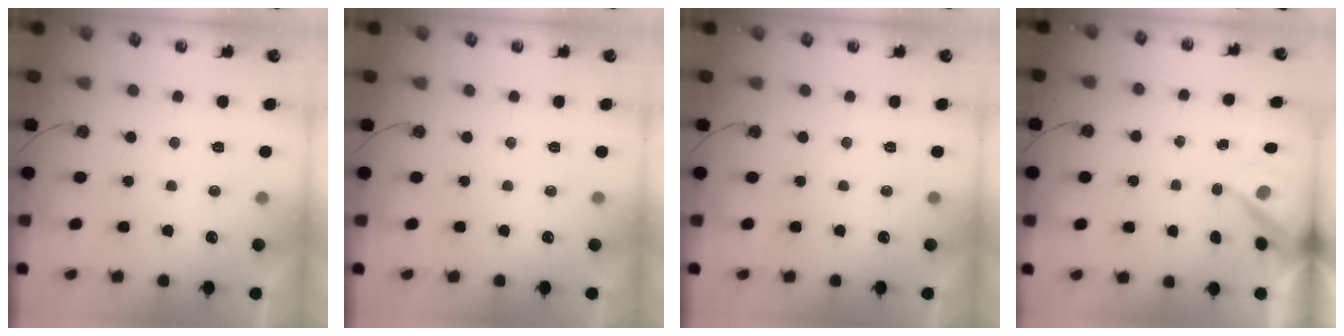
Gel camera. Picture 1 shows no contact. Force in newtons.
{"total": 0.0}
{"total": 0.0}
{"total": 5.9, "press": 5.8, "slide": 0.6}